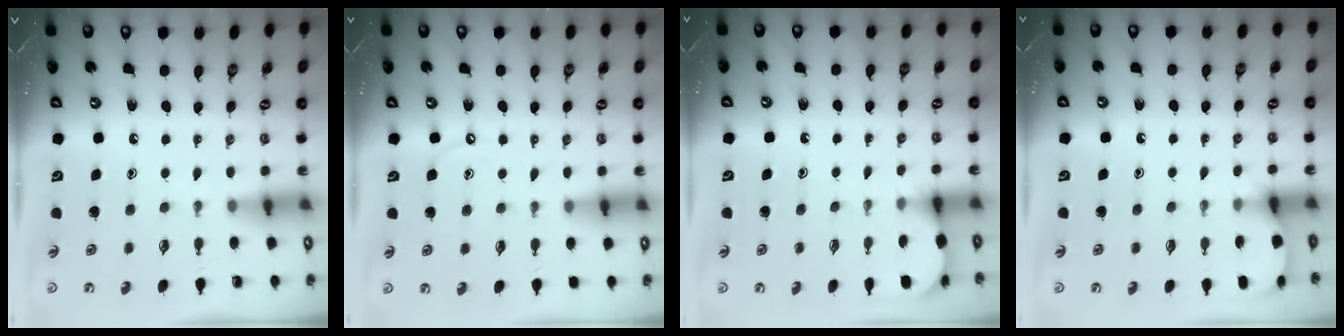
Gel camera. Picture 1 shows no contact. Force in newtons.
{"total": 3.6, "press": 3.6, "slide": 0.5}
{"total": 2.9, "press": 2.9, "slide": 0.3}
{"total": 3.5, "press": 3.5, "slide": 0.5}